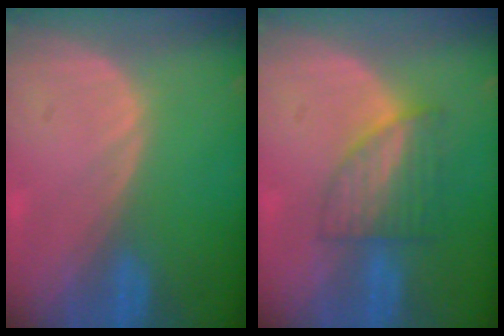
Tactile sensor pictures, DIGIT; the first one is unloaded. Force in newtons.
{"total": 6.0, "press": 5.6, "slide": 2.2}